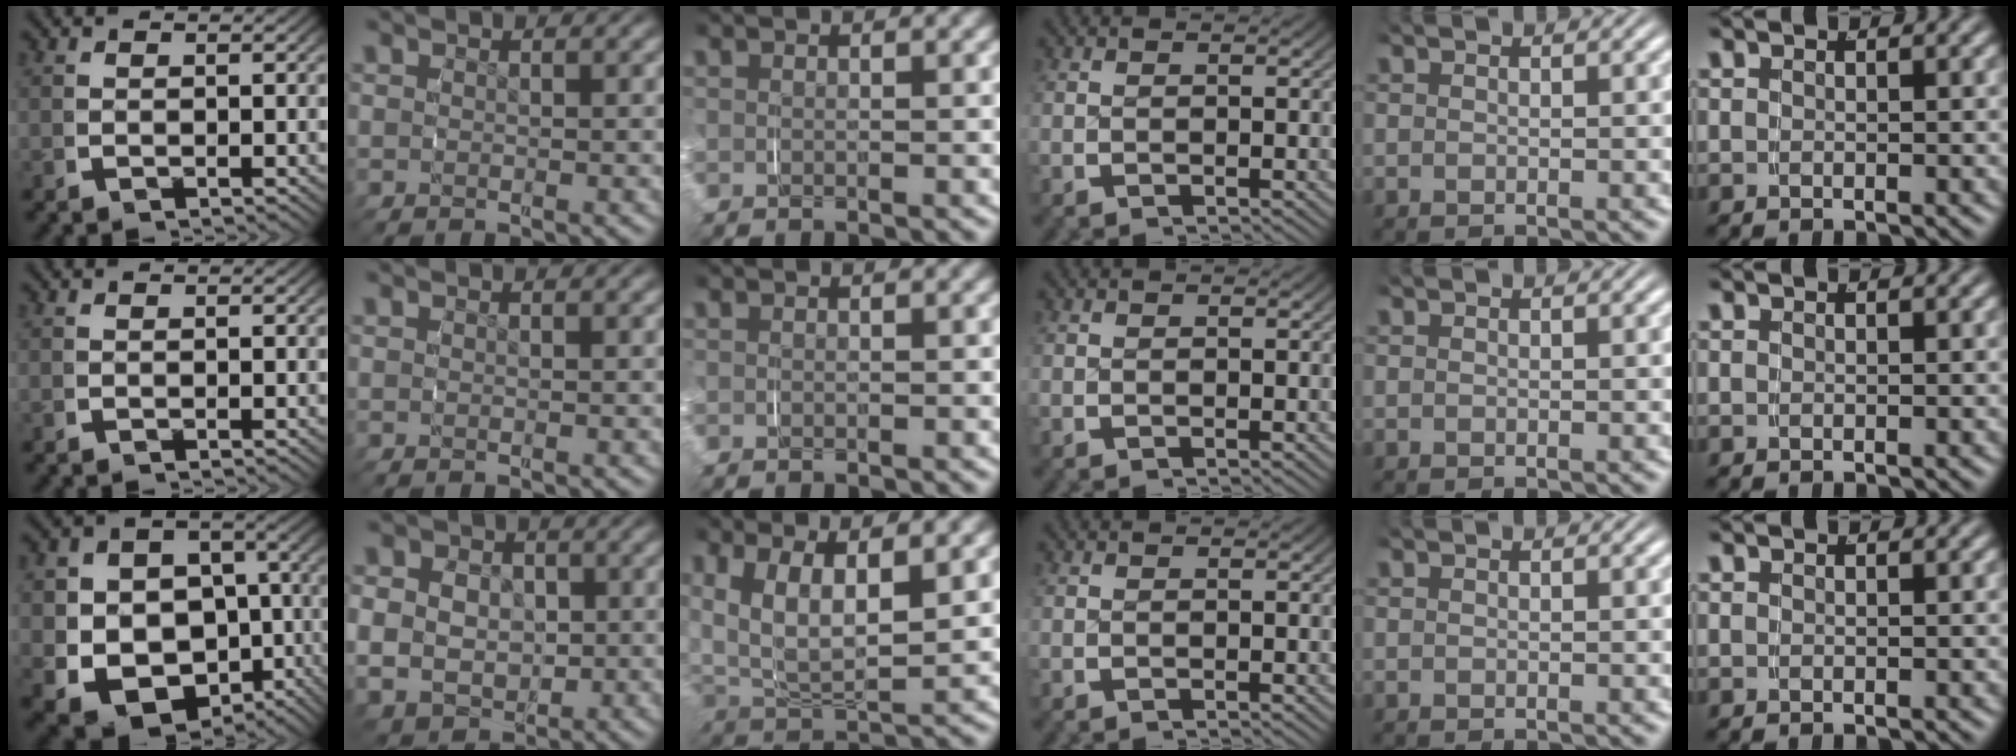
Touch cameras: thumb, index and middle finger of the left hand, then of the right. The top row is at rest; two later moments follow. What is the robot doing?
{"motion": "grasp_and_lifting", "object": "scarf"}